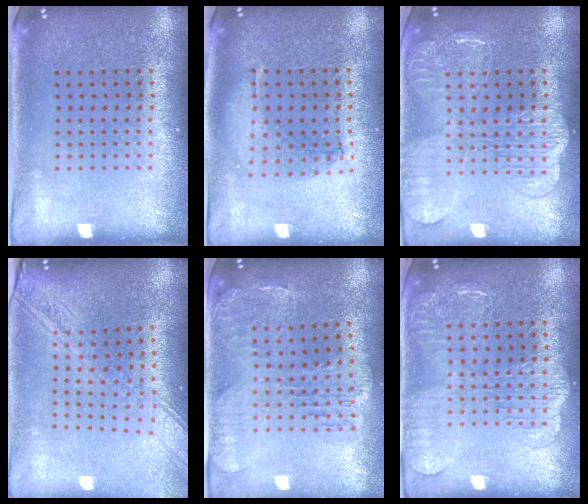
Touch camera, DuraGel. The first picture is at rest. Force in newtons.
{"total": 1.0, "press": 0.9, "slide": 0.3}
{"total": 4.0, "press": 3.9, "slide": 0.6}
{"total": 2.4, "press": 2.0, "slide": 1.4}
{"total": 1.5, "press": 1.4, "slide": 0.4}
{"total": 2.2, "press": 2.1, "slide": 0.5}